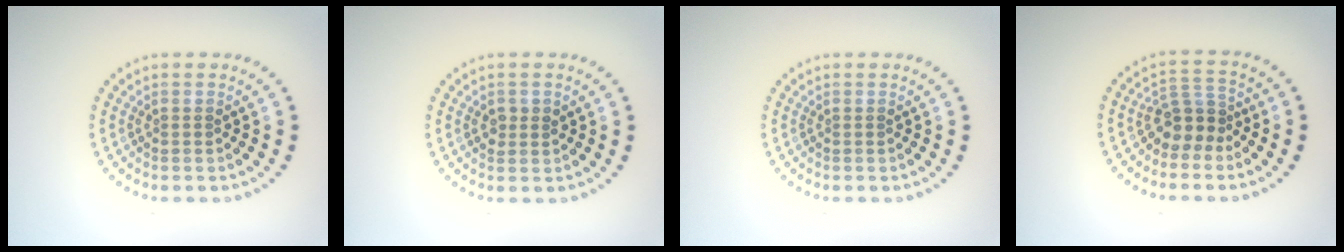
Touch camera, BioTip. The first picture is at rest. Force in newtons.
{"total": 1.4, "press": 1.4, "slide": 0.2}
{"total": 0.0}
{"total": 2.9, "press": 2.3, "slide": 1.8}